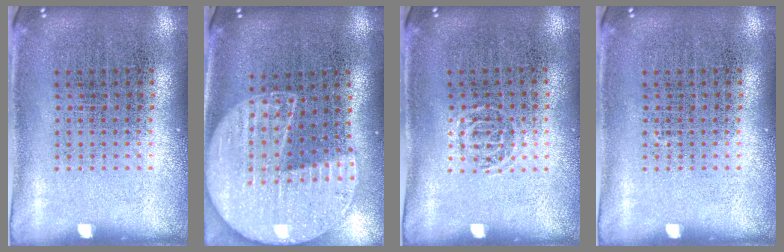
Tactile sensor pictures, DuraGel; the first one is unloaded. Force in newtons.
{"total": 2.0, "press": 1.8, "slide": 0.8}
{"total": 0.6, "press": 0.5, "slide": 0.4}
{"total": 0.0}